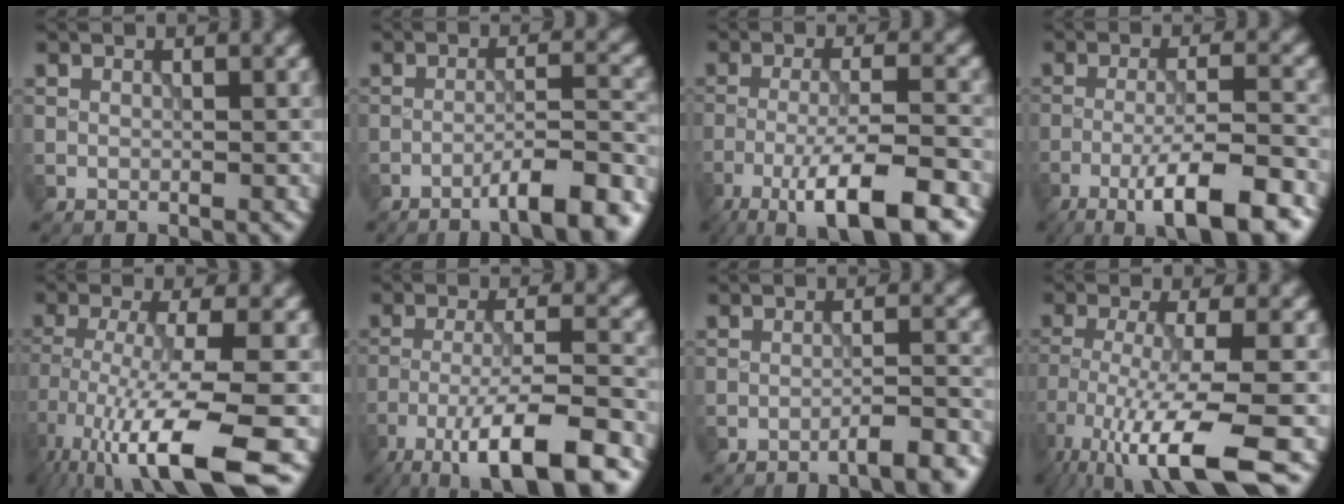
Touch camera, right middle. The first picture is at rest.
{"total": 7.3, "force": [-5.0, 1.2, 5.2], "torque": [-0.061, 0.018, -0.076]}
{"total": 9.0, "force": [-5.3, 1.5, 7.0], "torque": [-0.114, 0.001, -0.096]}
{"total": 8.5, "force": [-4.9, 1.3, 6.8], "torque": [-0.108, 0.004, -0.085]}
{"total": 12.1, "force": [-6.9, 2.6, 9.6], "torque": [-0.182, -0.017, -0.117]}
{"total": 10.6, "force": [-6.7, 2.1, 8.0], "torque": [-0.133, 0.003, -0.115]}
{"total": 4.0, "force": [-2.9, 0.8, 2.7], "torque": [-0.029, 0.011, -0.048]}
{"total": 10.2, "force": [-6.1, 2.0, 8.0], "torque": [-0.144, -0.013, -0.111]}